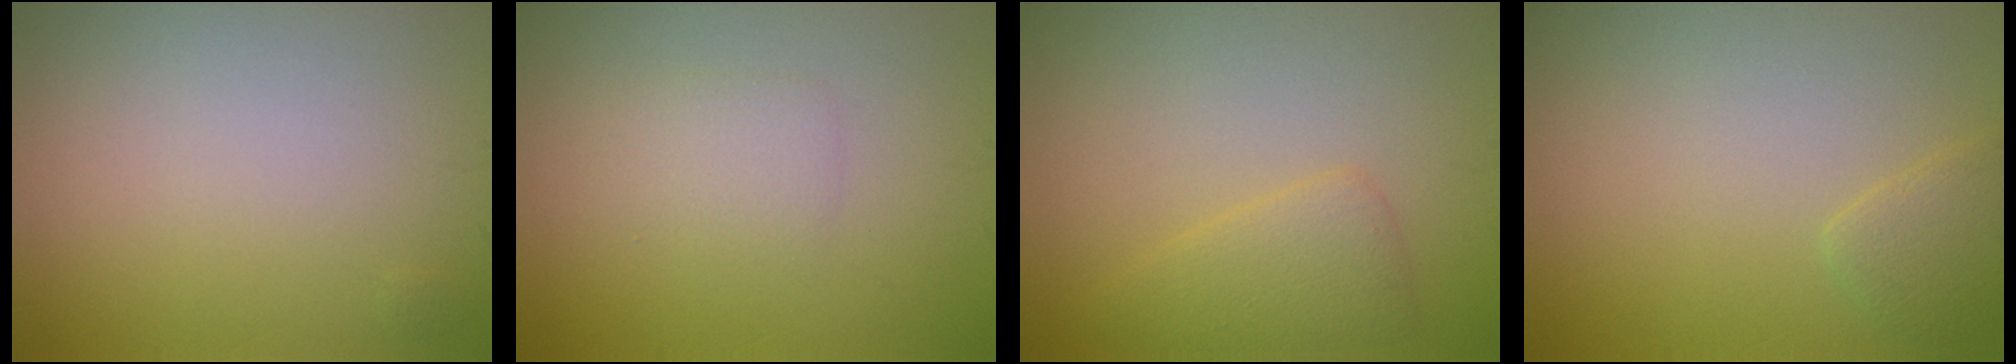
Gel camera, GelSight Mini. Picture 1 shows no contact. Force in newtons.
{"total": 1.6, "press": 1.6, "slide": 0.1}
{"total": 2.7, "press": 2.6, "slide": 0.3}
{"total": 1.5, "press": 1.5, "slide": 0.1}